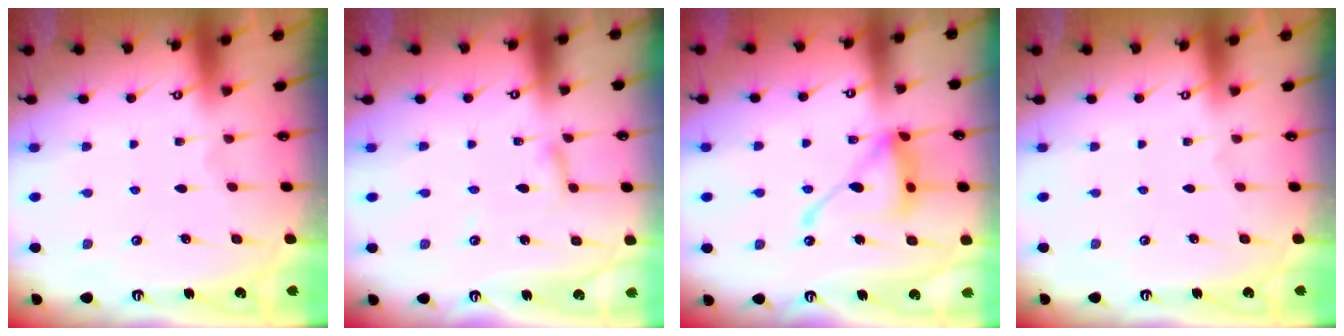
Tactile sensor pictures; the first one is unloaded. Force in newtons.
{"total": 2.6, "press": 2.6, "slide": 0.2}
{"total": 14.4, "press": 14.4, "slide": 1.3}
{"total": 0.0}